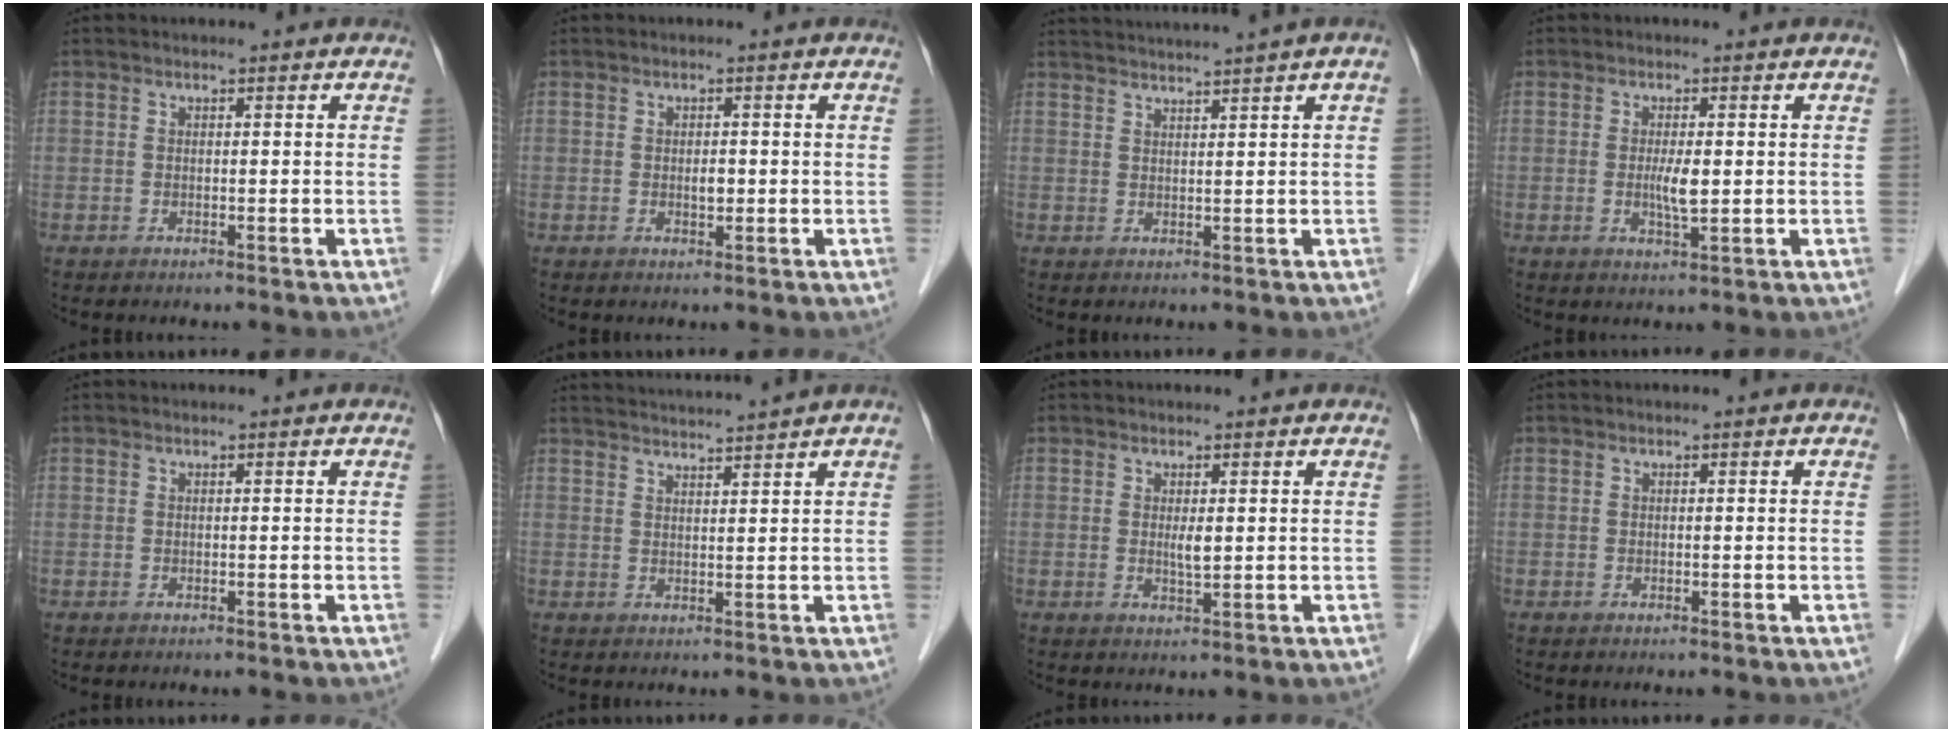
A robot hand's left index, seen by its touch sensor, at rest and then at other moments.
{"total": 1.2, "force": [-0.1, 0.6, 1.0], "torque": [-0.018, 0.000, 0.001]}
{"total": 6.4, "force": [5.6, -1.8, 2.4], "torque": [-0.033, 0.015, 0.083]}
{"total": 3.0, "force": [0.0, 0.4, 3.0], "torque": [-0.059, -0.004, 0.002]}
{"total": 0.0}
{"total": 7.0, "force": [6.5, -1.9, 1.8], "torque": [-0.027, 0.008, 0.098]}
{"total": 1.7, "force": [0.4, 0.3, 1.6], "torque": [-0.034, -0.004, 0.009]}
{"total": 0.0}